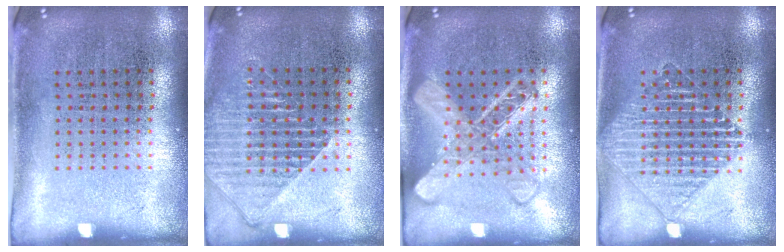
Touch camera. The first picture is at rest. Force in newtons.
{"total": 1.6, "press": 1.4, "slide": 0.8}
{"total": 3.1, "press": 3.1, "slide": 0.5}
{"total": 2.8, "press": 2.8, "slide": 0.5}